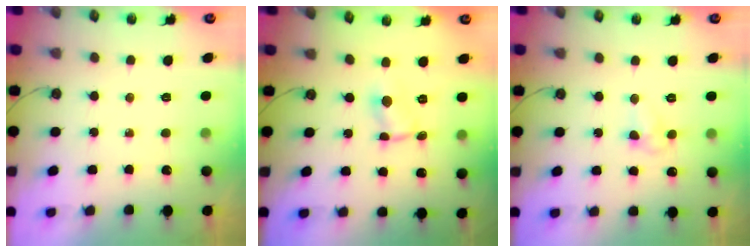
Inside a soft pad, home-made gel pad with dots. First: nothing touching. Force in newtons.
{"total": 1.0, "press": 1.0, "slide": 0.1}
{"total": 6.2, "press": 6.2, "slide": 0.8}